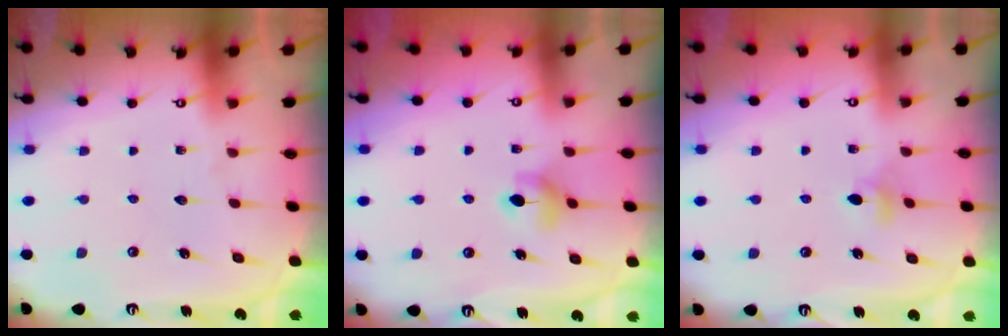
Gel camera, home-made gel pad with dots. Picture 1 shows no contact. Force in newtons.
{"total": 5.4, "press": 5.4, "slide": 0.9}
{"total": 3.4, "press": 3.3, "slide": 0.8}